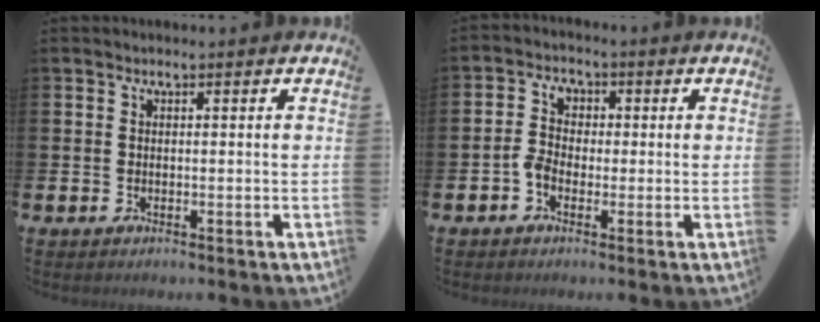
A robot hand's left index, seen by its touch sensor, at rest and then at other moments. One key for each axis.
{"total": 3.7, "fx": -0.9, "fy": 2.9, "fz": 2.1, "tx": -0.041, "ty": 0.015, "tz": -0.019}